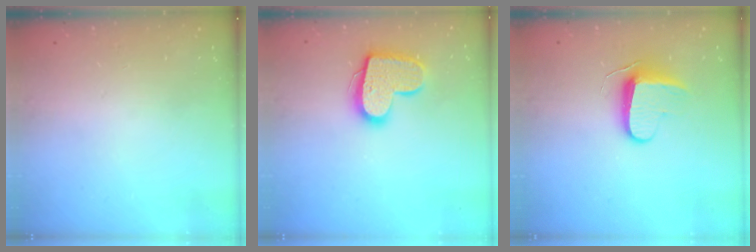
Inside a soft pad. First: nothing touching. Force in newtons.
{"total": 14.9, "press": 14.9, "slide": 1.0}
{"total": 8.7, "press": 8.7, "slide": 0.7}